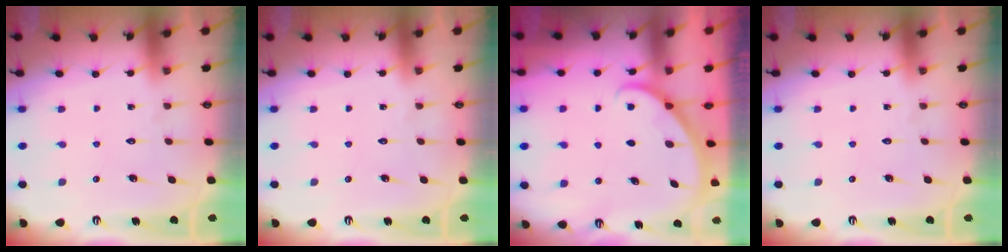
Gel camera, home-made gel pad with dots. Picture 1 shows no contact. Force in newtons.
{"total": 0.0}
{"total": 3.3, "press": 3.3, "slide": 0.3}
{"total": 0.0}